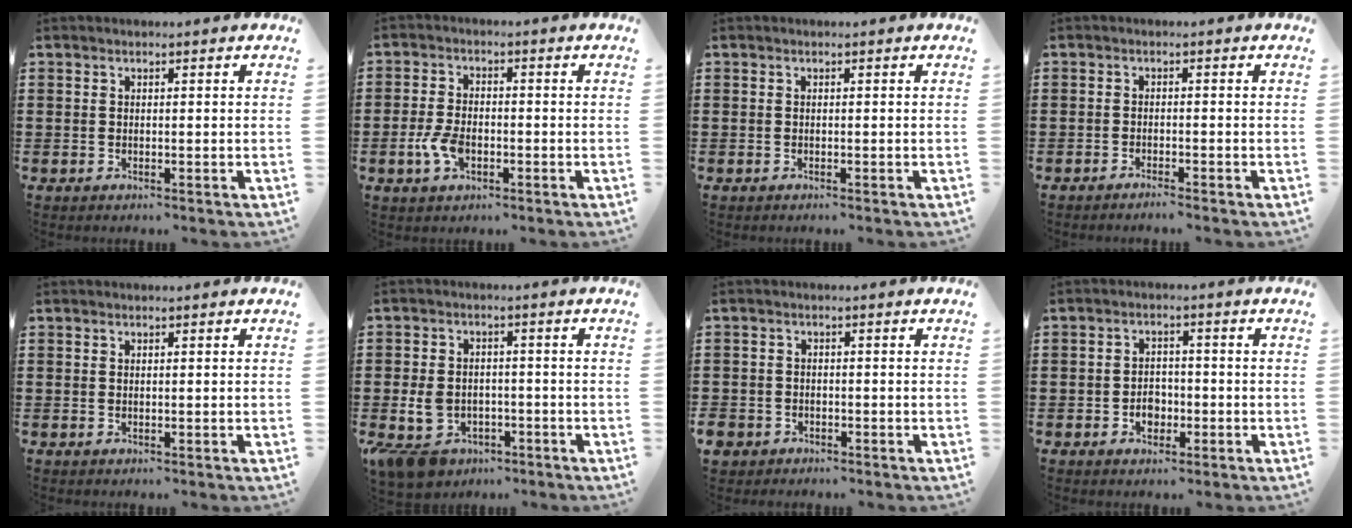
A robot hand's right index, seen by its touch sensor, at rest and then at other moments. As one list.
[{"total": 4.7, "force": [-1.6, 2.6, 3.5], "torque": [-0.089, -0.004, -0.035]}, {"total": 0.0}, {"total": 1.2, "force": [-1.2, -0.1, 0.2], "torque": [-0.003, 0.003, -0.023]}, {"total": 0.0}, {"total": 5.0, "force": [-2.6, 3.4, 2.6], "torque": [-0.077, 0.000, -0.056]}, {"total": 2.0, "force": [-1.6, 1.2, 0.1], "torque": [-0.013, -0.002, -0.039]}, {"total": 3.2, "force": [-1.2, 2.5, 1.7], "torque": [-0.028, 0.002, -0.026]}]